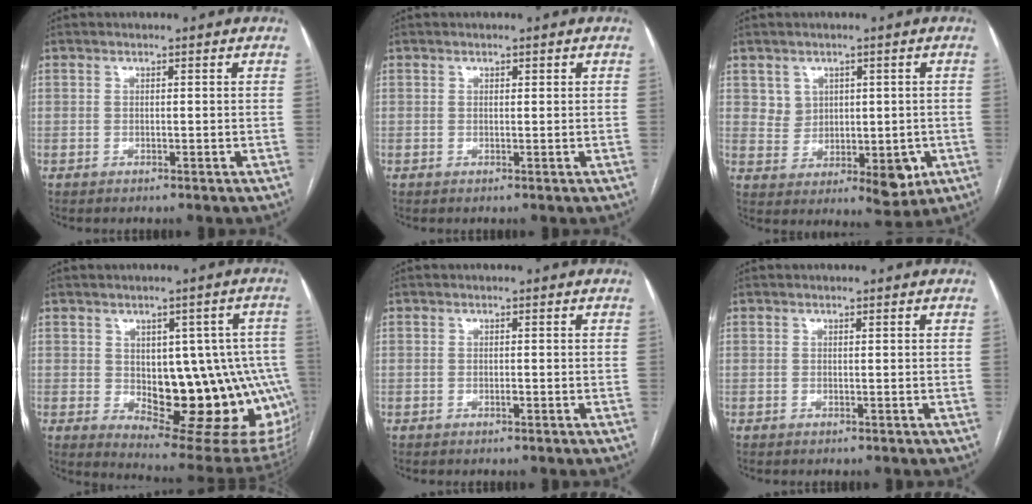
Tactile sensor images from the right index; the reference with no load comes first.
{"total": 0.5, "force": [0.3, 0.3, 0.4], "torque": [-0.003, 0.000, 0.003]}
{"total": 7.4, "force": [0.4, 5.9, 4.4], "torque": [-0.050, 0.008, 0.029]}
{"total": 19.1, "force": [-2.0, 8.4, 17.1], "torque": [-0.151, 0.018, 0.002]}
{"total": 0.5, "force": [-0.3, 0.2, 0.3], "torque": [-0.004, 0.002, -0.006]}
{"total": 0.0}